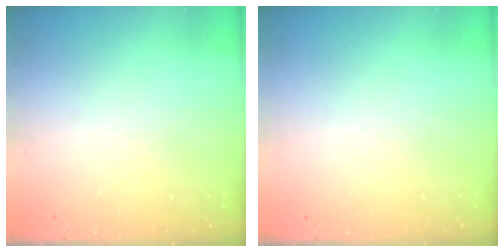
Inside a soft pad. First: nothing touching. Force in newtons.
{"total": 0.0}